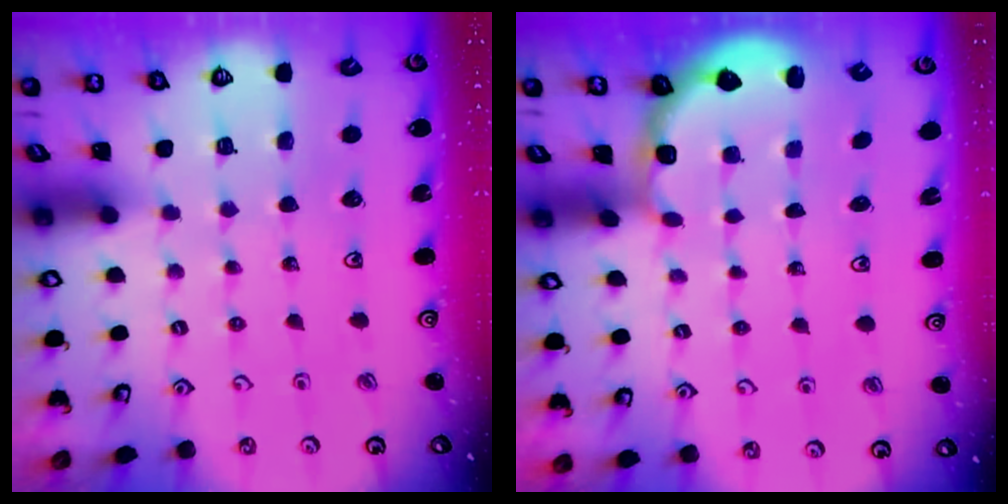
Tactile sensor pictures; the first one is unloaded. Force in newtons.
{"total": 2.7, "press": 2.1, "slide": 1.8}